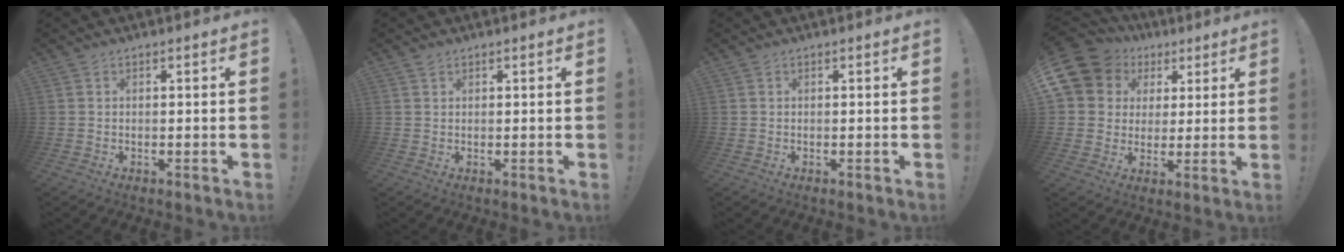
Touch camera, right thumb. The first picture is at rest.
{"total": 0.9, "force": [0.7, 0.5, 0.2], "torque": [0.001, -0.001, 0.013]}
{"total": 0.0}
{"total": 12.2, "force": [5.2, 10.0, 4.5], "torque": [-0.084, -0.030, 0.109]}